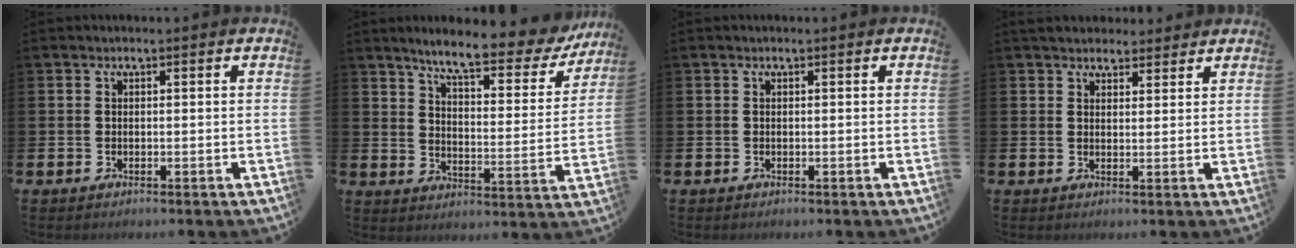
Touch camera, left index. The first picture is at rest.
{"total": 7.9, "force": [6.9, 1.3, 3.6], "torque": [-0.084, -0.047, 0.112]}
{"total": 0.0}
{"total": 3.8, "force": [3.5, 1.3, 0.2], "torque": [-0.002, -0.012, 0.063]}